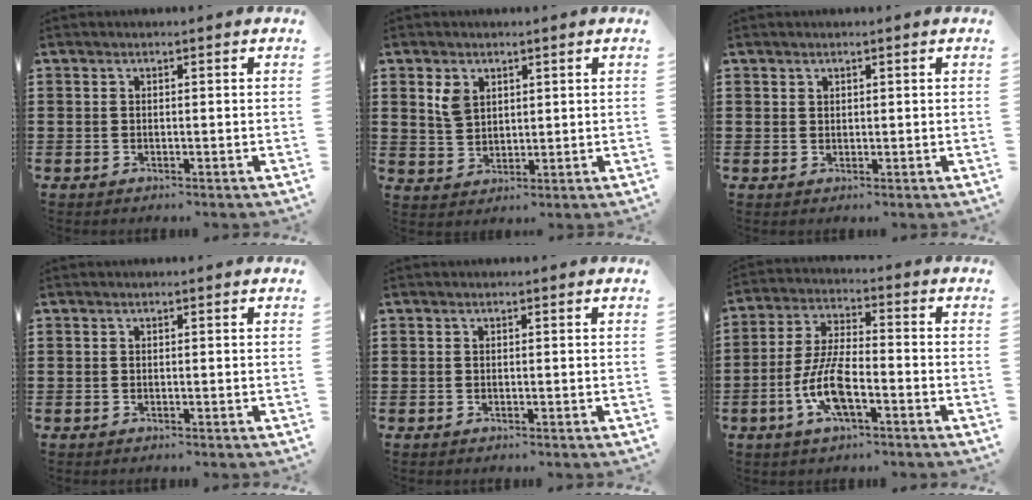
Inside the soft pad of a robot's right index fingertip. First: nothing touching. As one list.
[{"total": 3.7, "force": [1.9, 2.6, 1.8], "torque": [-0.046, 0.009, 0.035]}, {"total": 1.0, "force": [0.8, 0.6, 0.1], "torque": [-0.003, 0.001, 0.016]}, {"total": 0.0}, {"total": 0.0}, {"total": 9.0, "force": [-3.3, 3.0, 7.8], "torque": [-0.174, -0.008, -0.066]}]